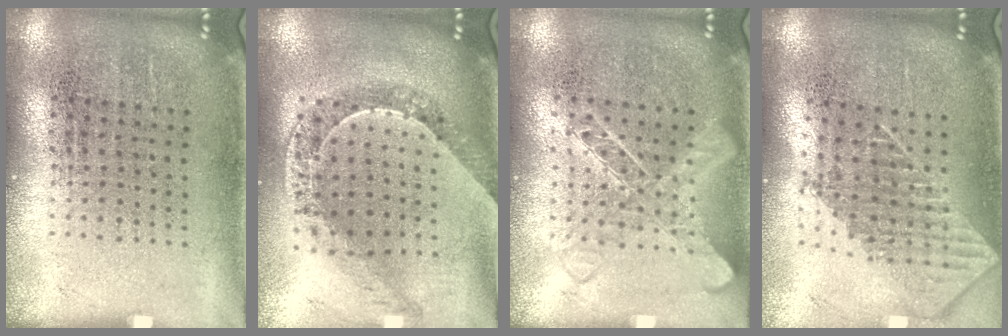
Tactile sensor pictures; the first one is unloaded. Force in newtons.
{"total": 1.2, "press": 1.2, "slide": 0.3}
{"total": 1.3, "press": 1.3, "slide": 0.3}
{"total": 1.9, "press": 1.5, "slide": 1.3}